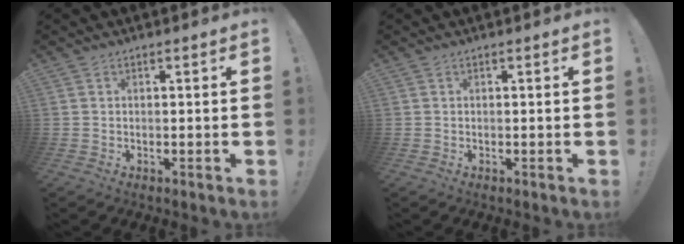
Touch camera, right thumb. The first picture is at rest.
{"total": 0.0}